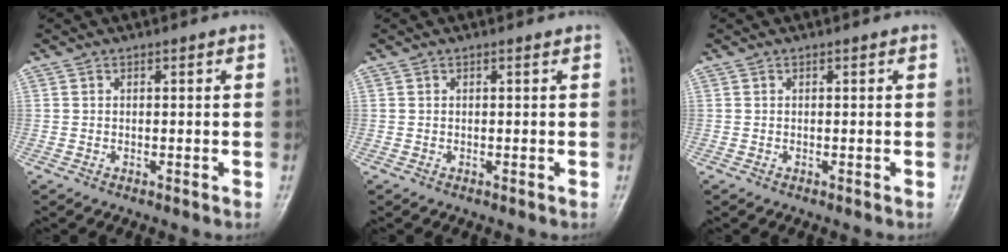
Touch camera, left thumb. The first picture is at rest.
{"total": 0.0}
{"total": 0.0}